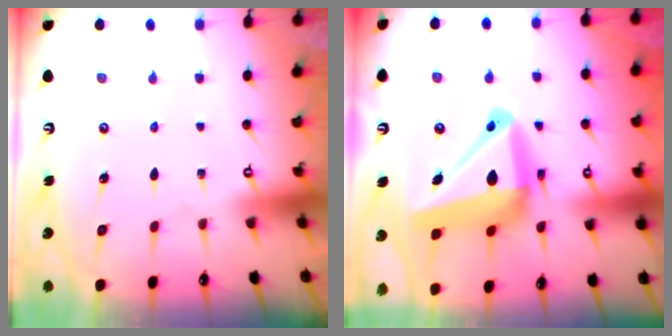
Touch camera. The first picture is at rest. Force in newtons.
{"total": 19.5, "press": 19.3, "slide": 2.9}